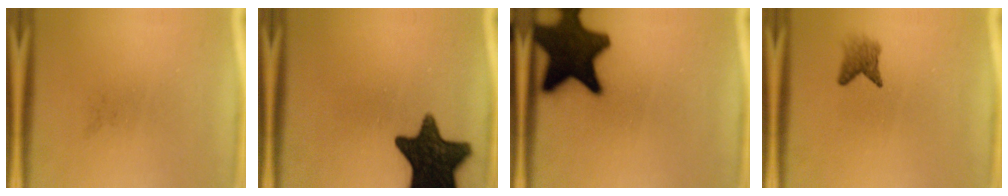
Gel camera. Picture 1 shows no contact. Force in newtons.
{"total": 15.4}
{"total": 17.7}
{"total": 2.4}